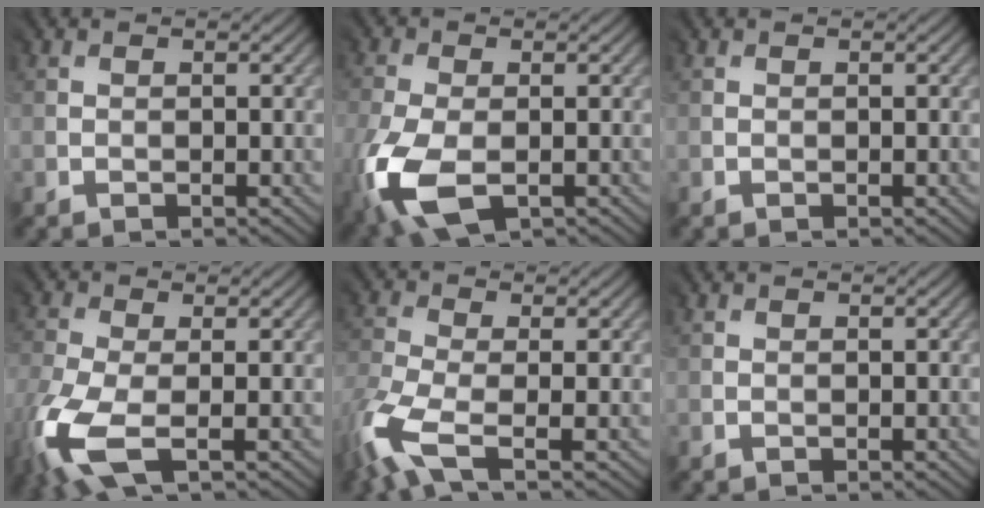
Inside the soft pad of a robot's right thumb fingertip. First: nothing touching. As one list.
[{"total": 9.4, "force": [-3.4, 5.7, 6.7], "torque": [-0.202, -0.033, -0.057]}, {"total": 0.0}, {"total": 8.8, "force": [-4.2, 3.8, 6.7], "torque": [-0.193, -0.024, -0.088]}, {"total": 7.8, "force": [-4.0, 3.2, 5.9], "torque": [-0.149, -0.014, -0.090]}, {"total": 0.0}]